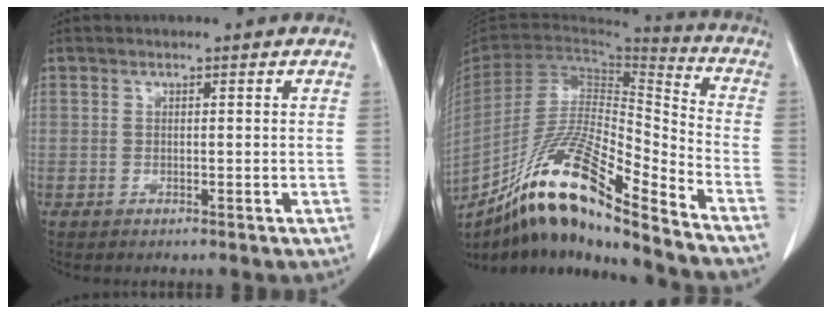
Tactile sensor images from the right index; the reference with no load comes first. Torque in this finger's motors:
{"motor_torque": [1.03, -1.02, 0.48, 0.21]}